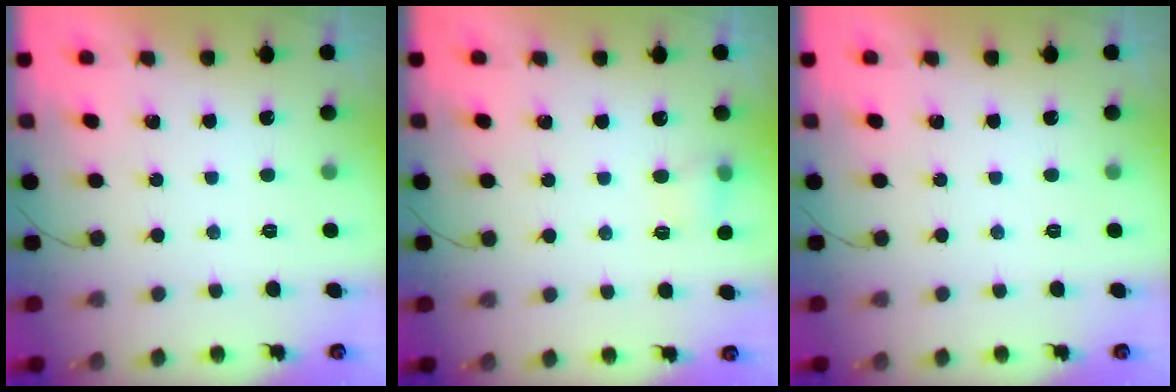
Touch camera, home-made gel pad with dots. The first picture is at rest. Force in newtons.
{"total": 4.9, "press": 4.7, "slide": 1.3}
{"total": 0.0}